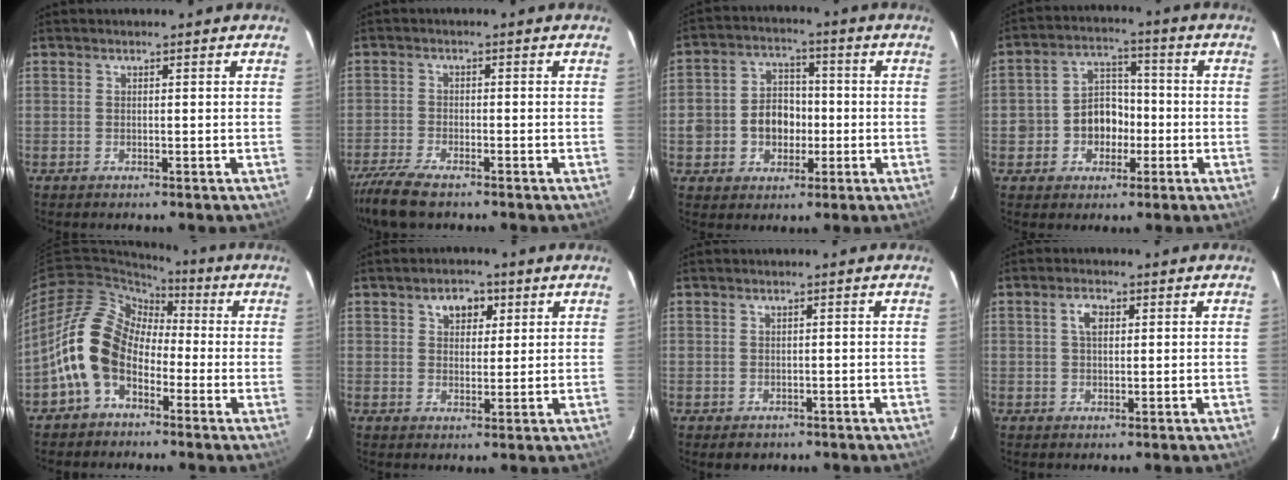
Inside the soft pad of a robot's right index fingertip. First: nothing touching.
{"total": 8.4, "force": [-6.8, 2.0, 4.5], "torque": [-0.125, -0.032, -0.130]}
{"total": 9.4, "force": [-1.7, 7.9, 4.7], "torque": [-0.111, 0.028, -0.023]}
{"total": 8.2, "force": [-2.3, 6.9, 3.6], "torque": [-0.076, 0.030, -0.031]}
{"total": 13.4, "force": [-4.4, 9.6, 8.1], "torque": [-0.167, 0.022, -0.094]}
{"total": 4.8, "force": [2.3, 3.3, 2.5], "torque": [-0.034, 0.012, 0.037]}
{"total": 1.8, "force": [-0.7, 1.6, 0.4], "torque": [-0.006, -0.002, -0.005]}
{"total": 2.8, "force": [0.8, 1.6, 2.2], "torque": [-0.041, 0.009, 0.015]}